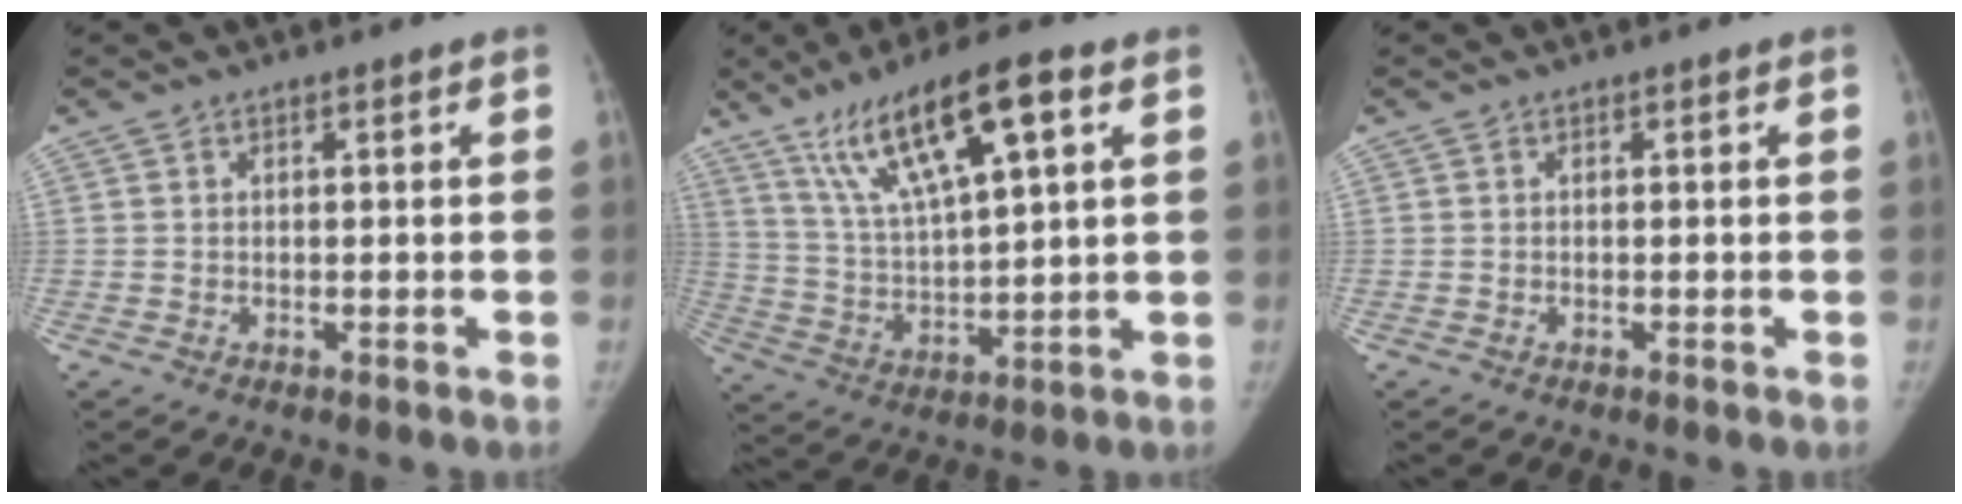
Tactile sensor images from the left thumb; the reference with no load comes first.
{"total": 16.2, "force": [8.4, 3.9, 13.3], "torque": [-0.233, -0.016, 0.160]}
{"total": 0.0}